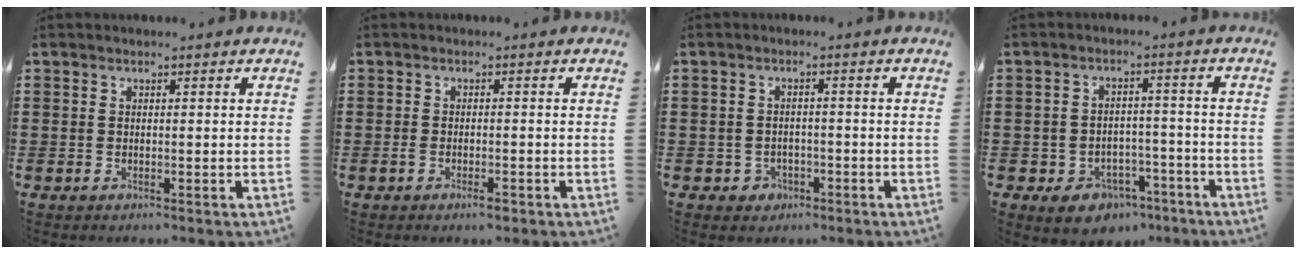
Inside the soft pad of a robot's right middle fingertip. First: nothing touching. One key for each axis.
{"total": 0.8, "fx": -0.6, "fy": 0.3, "fz": 0.6, "tx": -0.014, "ty": -0.005, "tz": -0.009}
{"total": 1.7, "fx": -1.1, "fy": 1.3, "fz": 0.3, "tx": -0.011, "ty": 0.001, "tz": -0.027}
{"total": 4.8, "fx": -3.9, "fy": 2.4, "fz": 1.3, "tx": -0.031, "ty": 0.016, "tz": -0.078}